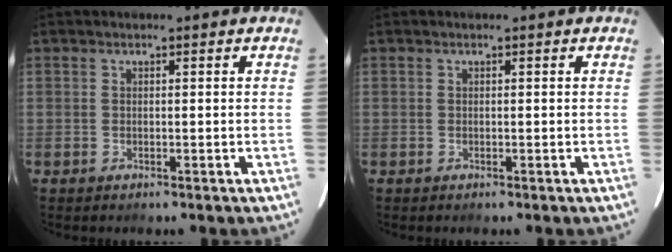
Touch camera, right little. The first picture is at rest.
{"total": 0.0}